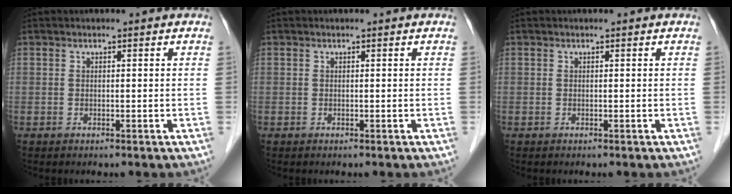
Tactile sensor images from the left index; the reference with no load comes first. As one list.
[{"total": 0.0}, {"total": 0.0}]